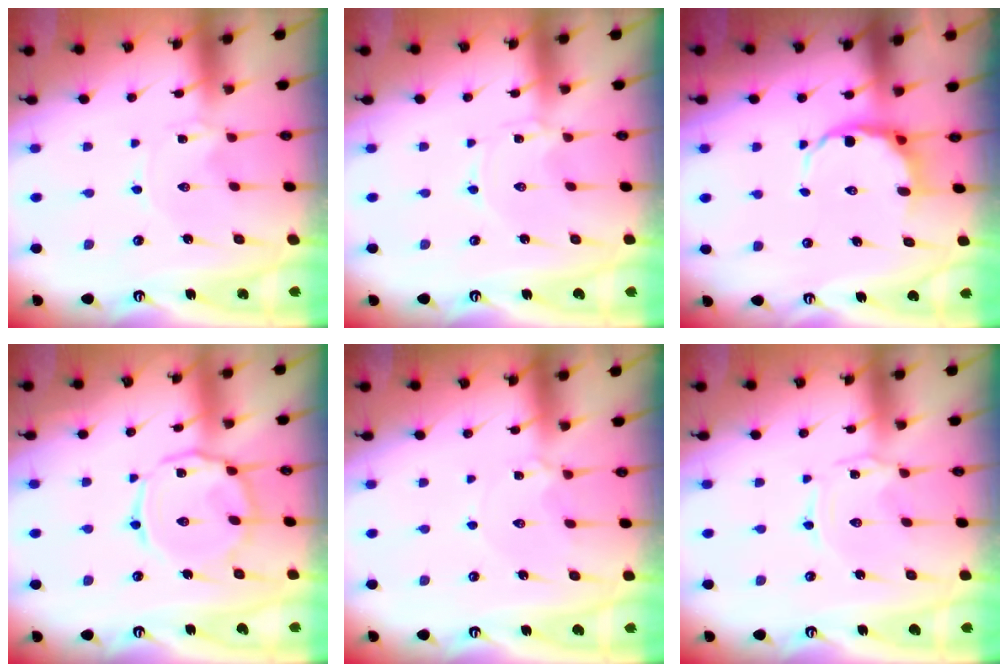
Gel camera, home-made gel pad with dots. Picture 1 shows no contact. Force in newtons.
{"total": 0.7, "press": 0.7, "slide": 0.0}
{"total": 7.6, "press": 7.3, "slide": 2.1}
{"total": 11.7, "press": 11.7, "slide": 0.9}
{"total": 2.3, "press": 2.3, "slide": 0.3}
{"total": 0.0}